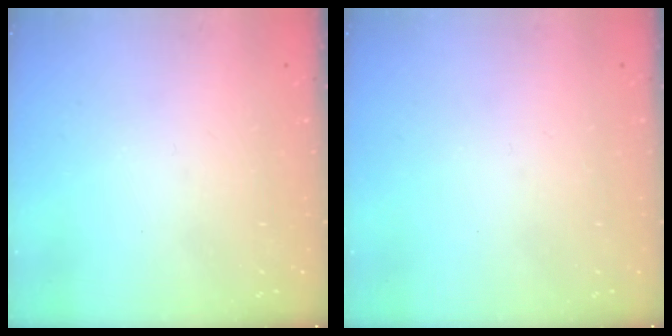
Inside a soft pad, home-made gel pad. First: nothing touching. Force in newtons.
{"total": 0.0}